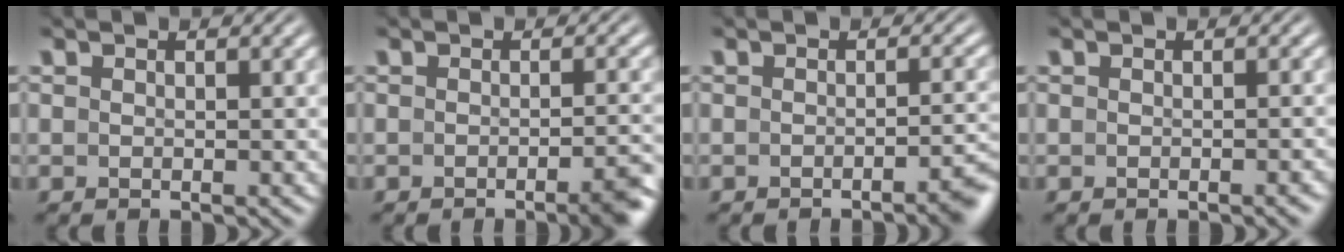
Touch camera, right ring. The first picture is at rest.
{"total": 3.0, "force": [-1.9, 0.2, 2.2], "torque": [-0.023, 0.004, -0.035]}
{"total": 2.9, "force": [-2.1, 0.1, 2.1], "torque": [-0.018, 0.008, -0.038]}
{"total": 0.7, "force": [-0.6, -0.1, 0.3], "torque": [-0.006, 0.006, -0.011]}